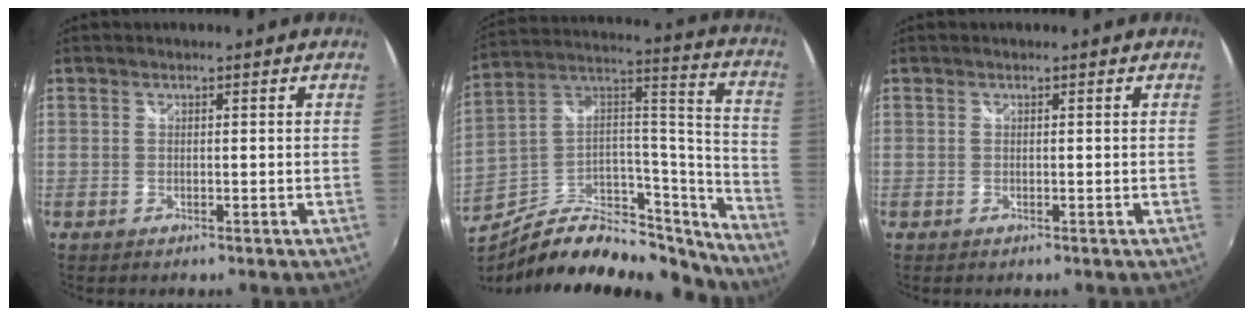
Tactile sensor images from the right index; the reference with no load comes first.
{"total": 24.2, "force": [-21.3, 7.9, 8.4], "torque": [-0.115, 0.053, -0.335]}
{"total": 0.0}